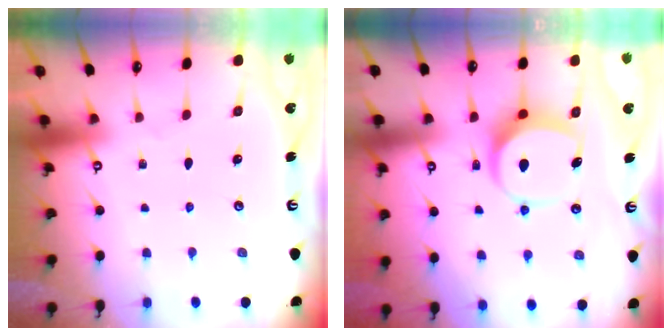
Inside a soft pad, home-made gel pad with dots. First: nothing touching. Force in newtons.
{"total": 9.4, "press": 9.4, "slide": 0.4}